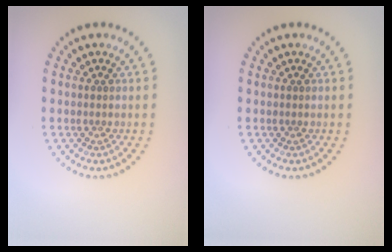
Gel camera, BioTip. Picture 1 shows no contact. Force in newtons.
{"total": 0.0}